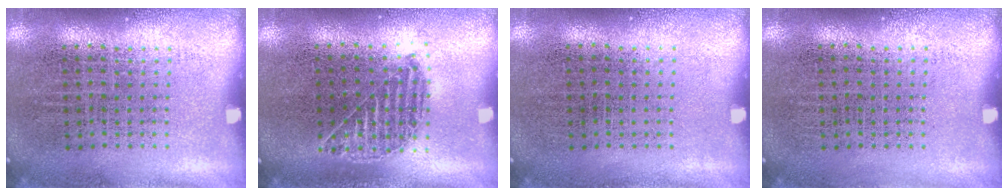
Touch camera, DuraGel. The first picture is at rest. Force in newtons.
{"total": 1.0, "press": 0.9, "slide": 0.3}
{"total": 0.0}
{"total": 0.0}